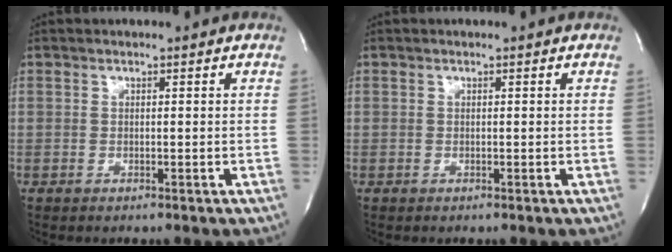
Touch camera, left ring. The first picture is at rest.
{"total": 0.0}